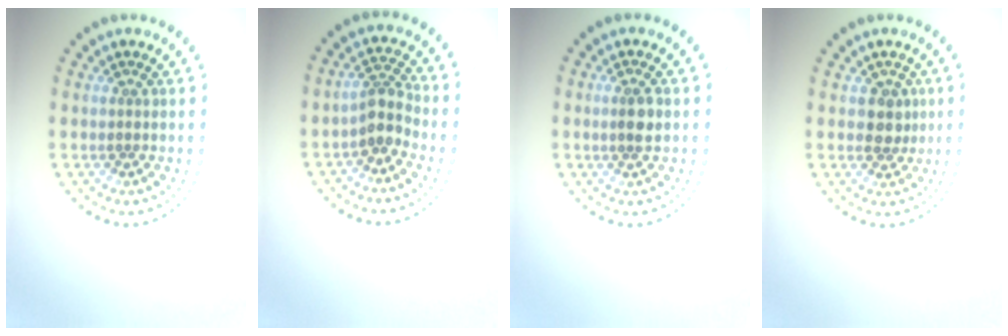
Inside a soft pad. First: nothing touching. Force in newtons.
{"total": 2.5, "press": 2.0, "slide": 1.5}
{"total": 1.8, "press": 1.7, "slide": 0.5}
{"total": 2.0, "press": 1.7, "slide": 0.9}